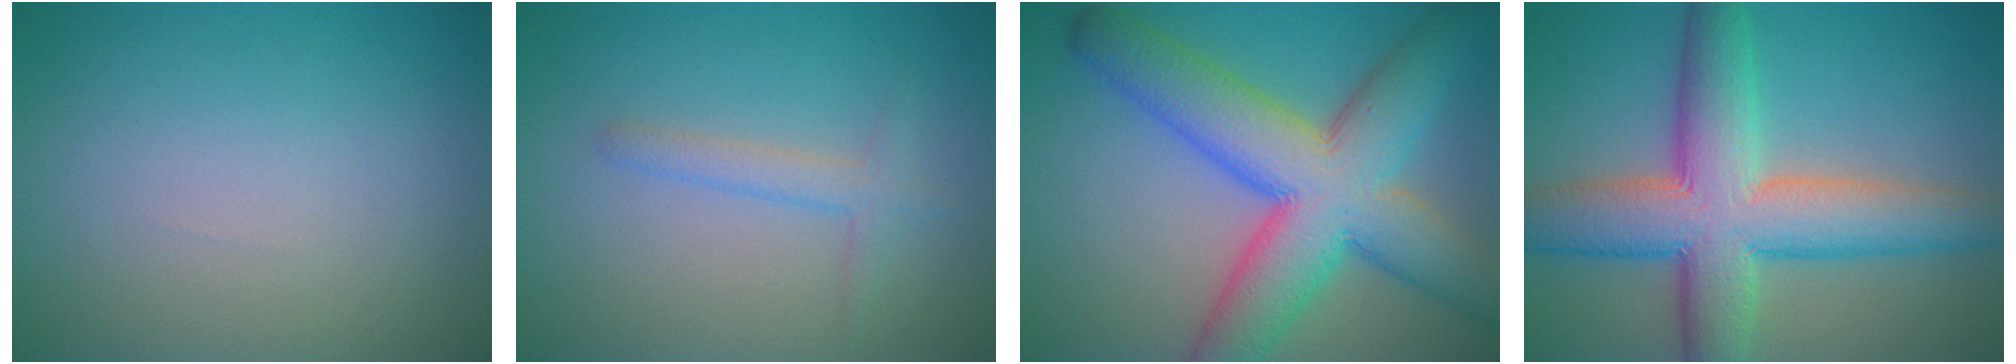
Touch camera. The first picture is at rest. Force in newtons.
{"total": 1.8, "press": 1.8, "slide": 0.1}
{"total": 11.7, "press": 11.6, "slide": 0.3}
{"total": 10.3, "press": 10.3, "slide": 0.3}